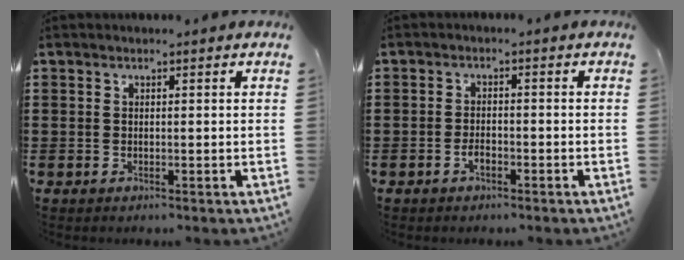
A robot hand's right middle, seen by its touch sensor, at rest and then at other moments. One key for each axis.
{"total": 1.9, "fx": -1.1, "fy": 0.9, "fz": 1.3, "tx": -0.027, "ty": 0.001, "tz": -0.020}